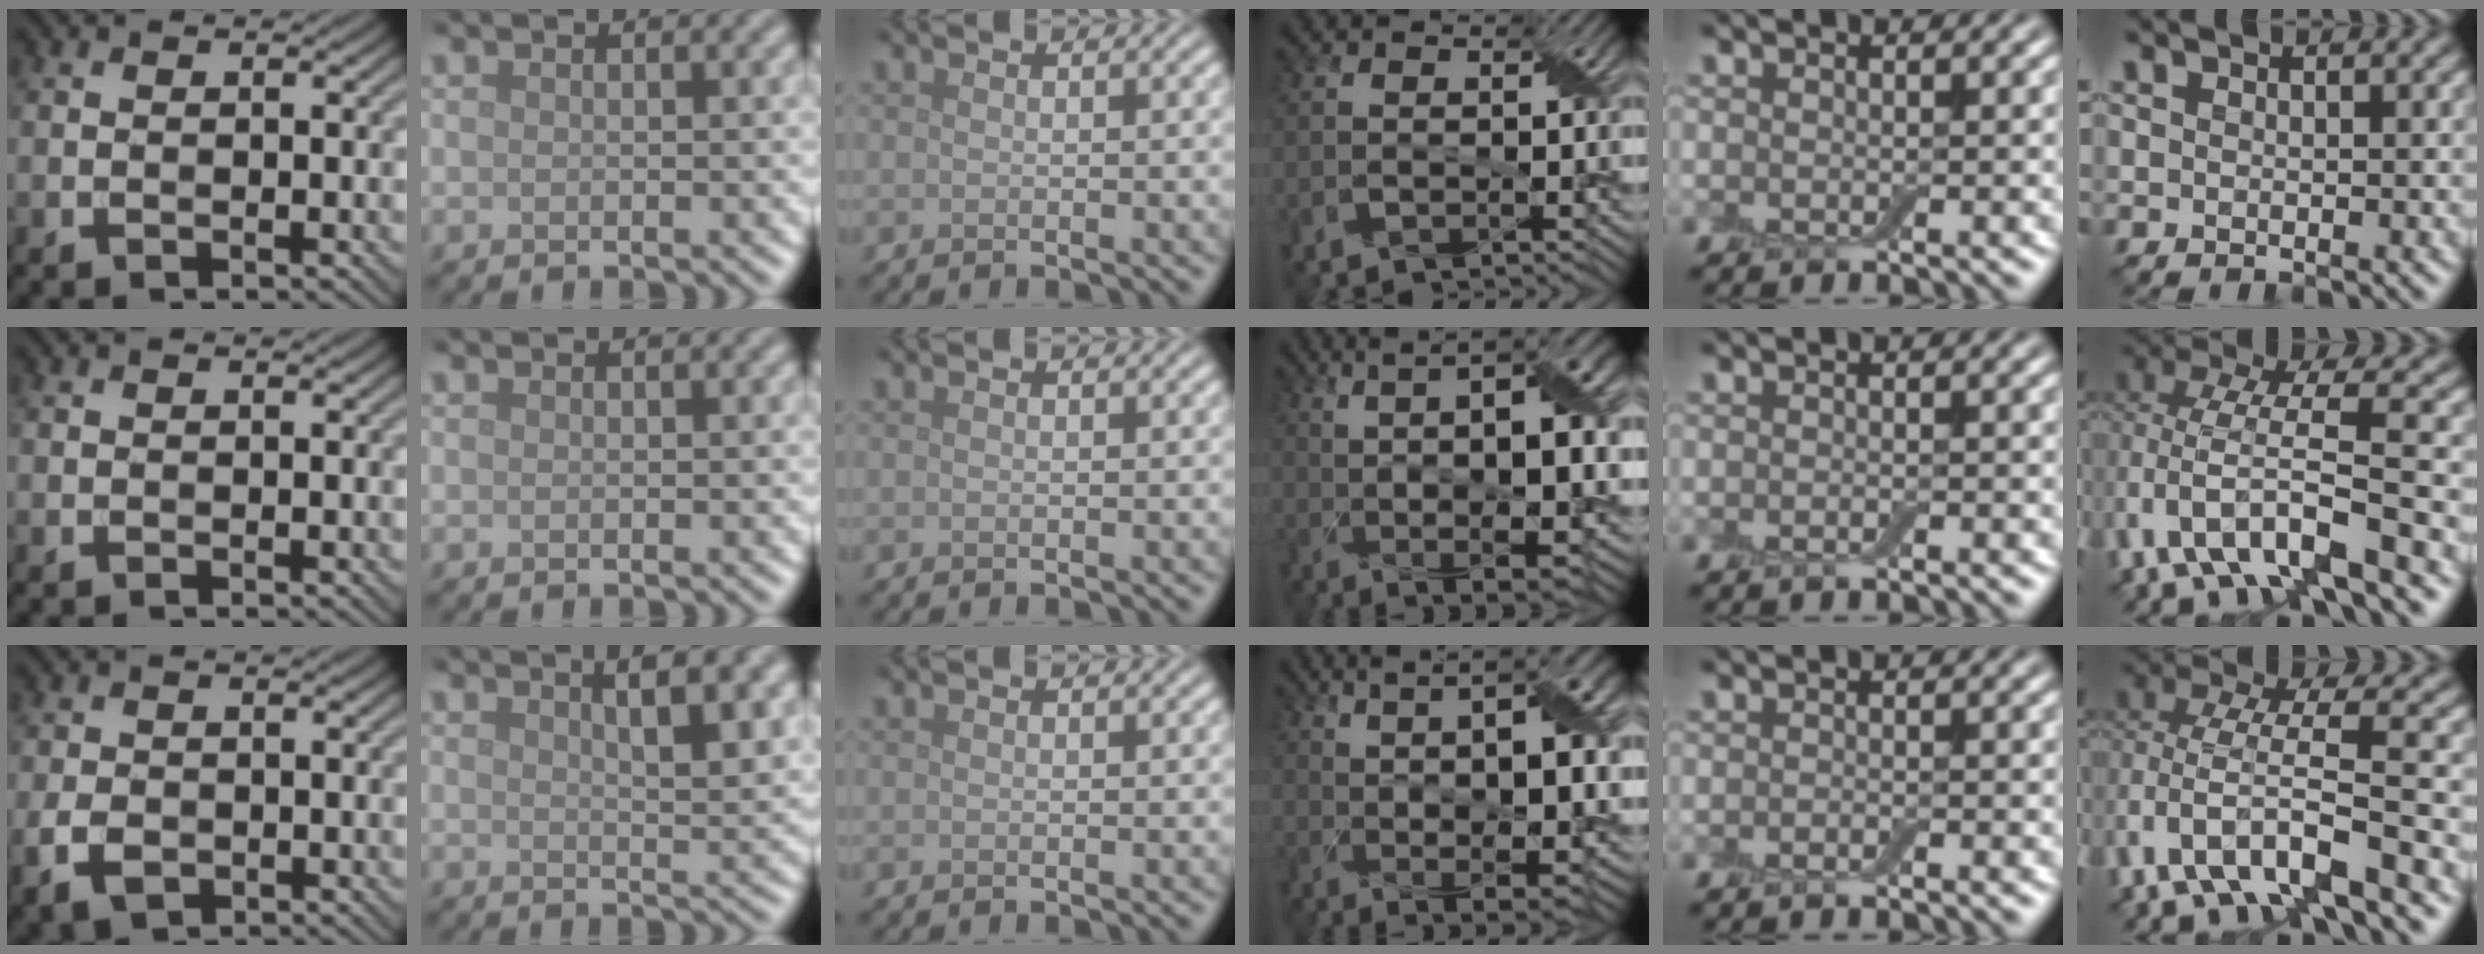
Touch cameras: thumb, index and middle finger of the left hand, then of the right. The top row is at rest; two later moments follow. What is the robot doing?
{"motion": "peel", "object": "bubble wrap"}